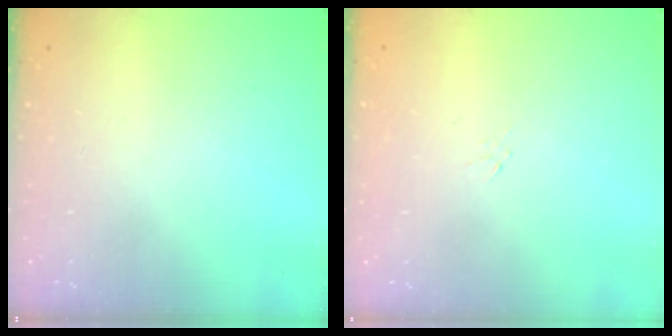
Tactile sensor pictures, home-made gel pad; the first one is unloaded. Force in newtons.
{"total": 0.0}